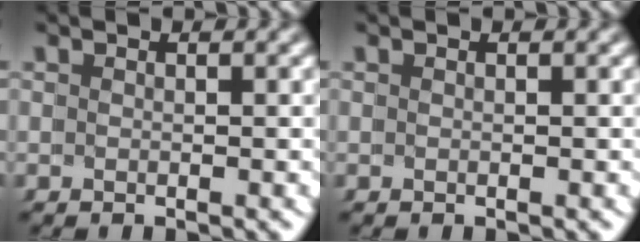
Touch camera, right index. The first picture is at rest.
{"total": 0.0}